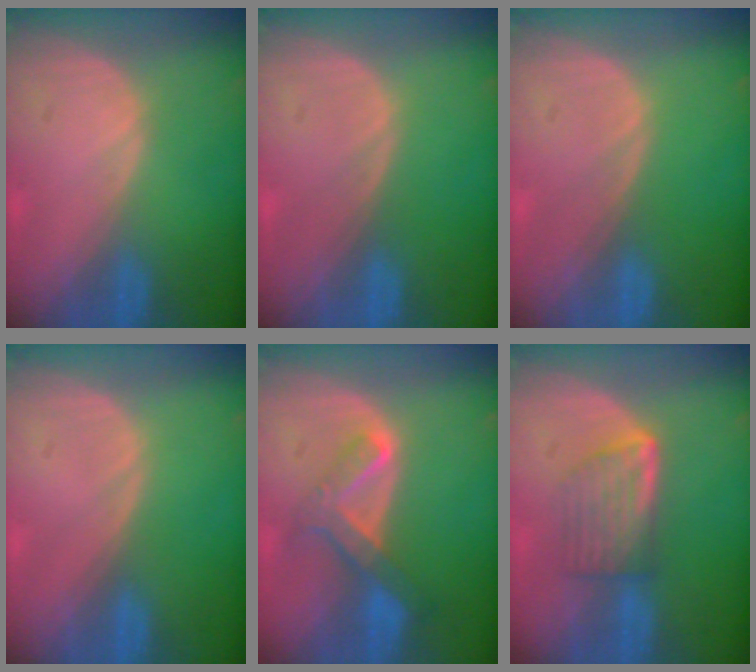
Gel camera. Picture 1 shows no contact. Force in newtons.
{"total": 0.0}
{"total": 0.0}
{"total": 0.0}
{"total": 6.8, "press": 5.8, "slide": 3.5}
{"total": 5.9, "press": 5.5, "slide": 2.2}